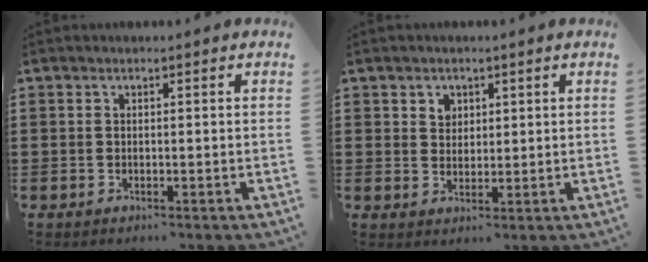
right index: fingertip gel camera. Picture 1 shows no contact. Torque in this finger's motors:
{"motor_torque": [0.03, 0.03, 0.02, 0.03]}